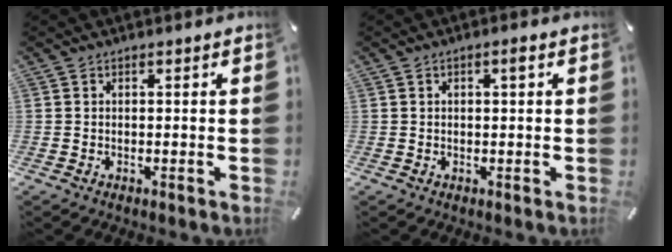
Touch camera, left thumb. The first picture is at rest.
{"total": 1.6, "force": [0.4, 0.5, 1.4], "torque": [-0.028, 0.004, 0.006]}